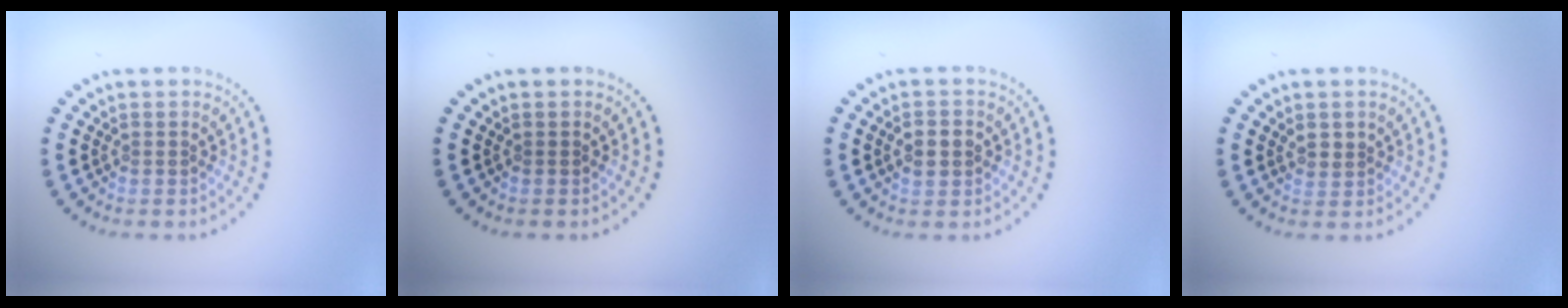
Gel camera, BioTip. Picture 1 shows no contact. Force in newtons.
{"total": 0.0}
{"total": 2.7, "press": 2.7, "slide": 0.1}
{"total": 1.3, "press": 1.2, "slide": 0.5}